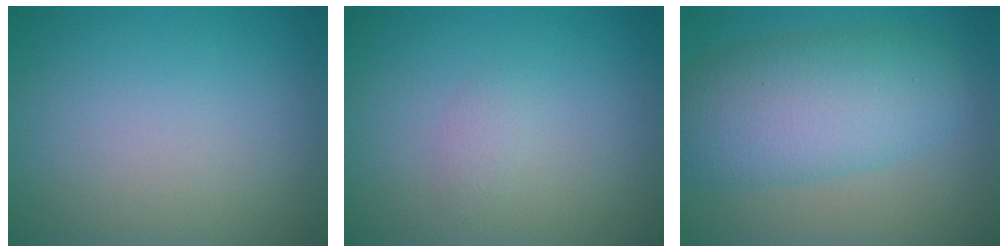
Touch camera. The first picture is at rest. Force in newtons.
{"total": 0.8, "press": 0.8, "slide": 0.0}
{"total": 8.0, "press": 8.0, "slide": 0.5}